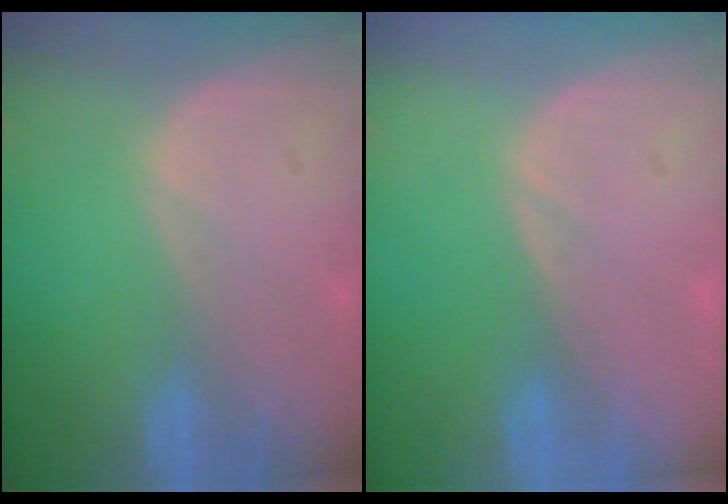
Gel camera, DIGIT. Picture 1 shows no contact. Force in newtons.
{"total": 0.0}